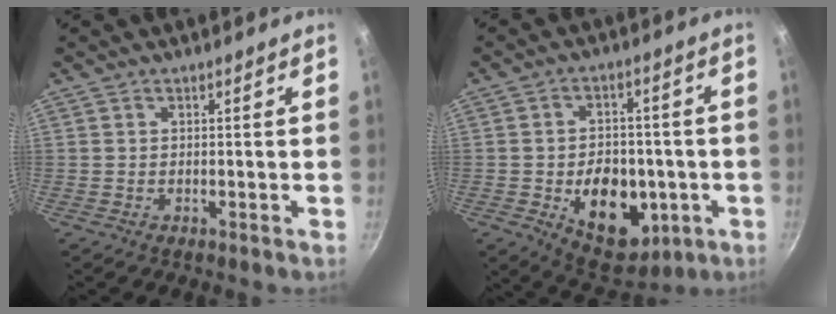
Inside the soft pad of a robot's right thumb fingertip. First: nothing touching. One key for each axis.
{"total": 15.6, "fx": -3.6, "fy": 10.7, "fz": 10.8, "tx": -0.109, "ty": 0.009, "tz": -0.036}